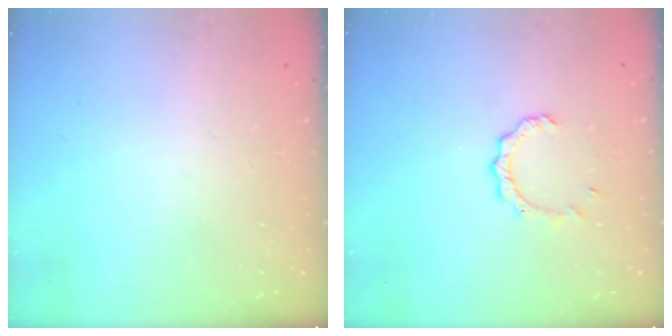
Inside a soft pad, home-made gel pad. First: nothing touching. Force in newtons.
{"total": 3.8, "press": 3.7, "slide": 0.4}